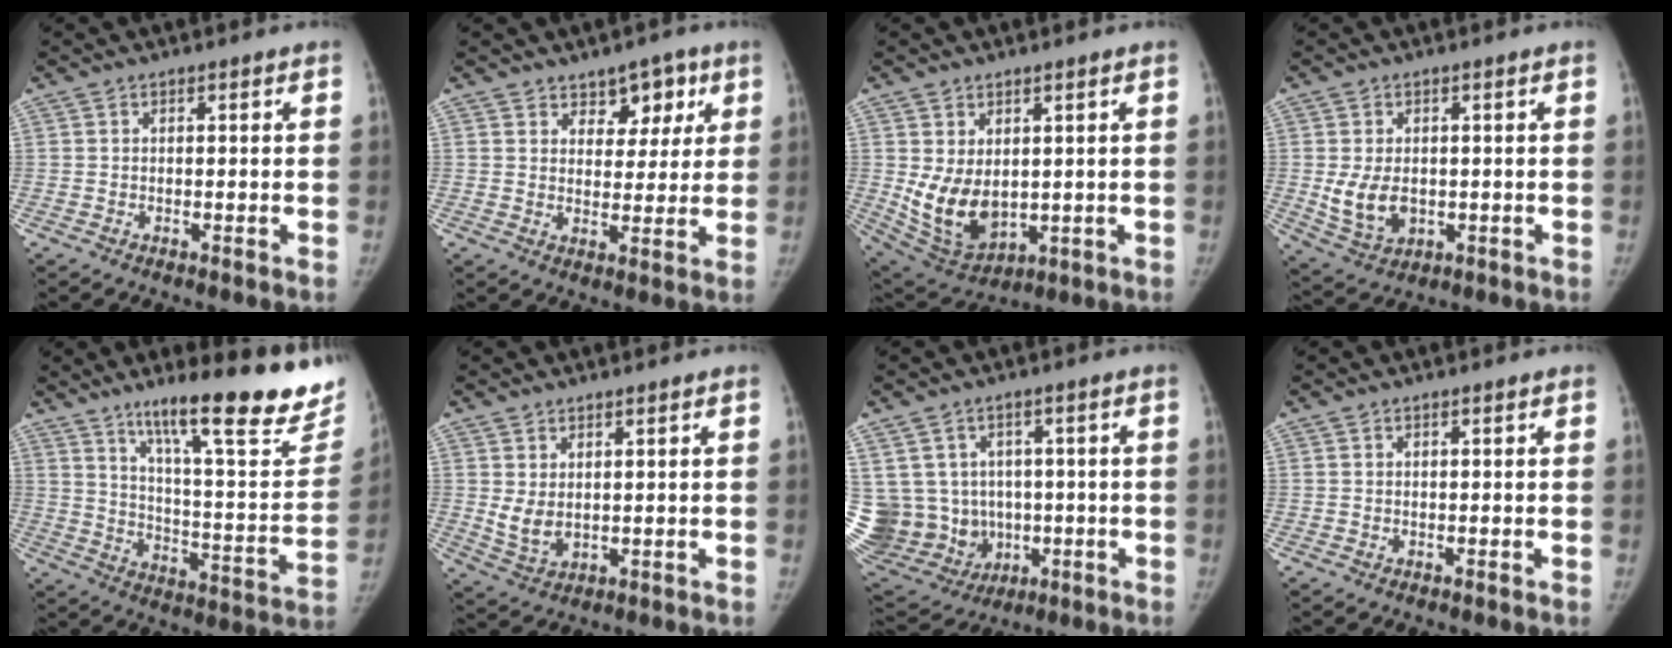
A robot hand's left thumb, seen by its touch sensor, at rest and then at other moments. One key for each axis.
{"total": 6.6, "fx": 3.8, "fy": 4.5, "fz": 3.0, "tx": 0.000, "ty": -0.018, "tz": 0.054}
{"total": 10.4, "fx": 0.8, "fy": 6.9, "fz": 7.7, "tx": -0.124, "ty": -0.019, "tz": 0.043}
{"total": 7.1, "fx": -0.3, "fy": 4.9, "fz": 5.2, "tx": -0.089, "ty": -0.012, "tz": 0.009}
{"total": 26.0, "fx": 18.2, "fy": 5.4, "fz": 17.8, "tx": -0.223, "ty": -0.087, "tz": 0.270}
{"total": 4.5, "fx": 1.4, "fy": 2.5, "fz": 3.5, "tx": -0.061, "ty": -0.016, "tz": 0.039}
{"total": 20.4, "fx": -0.5, "fy": 18.1, "fz": 9.3, "tx": -0.210, "ty": 0.025, "tz": 0.029}
{"total": 0.0}